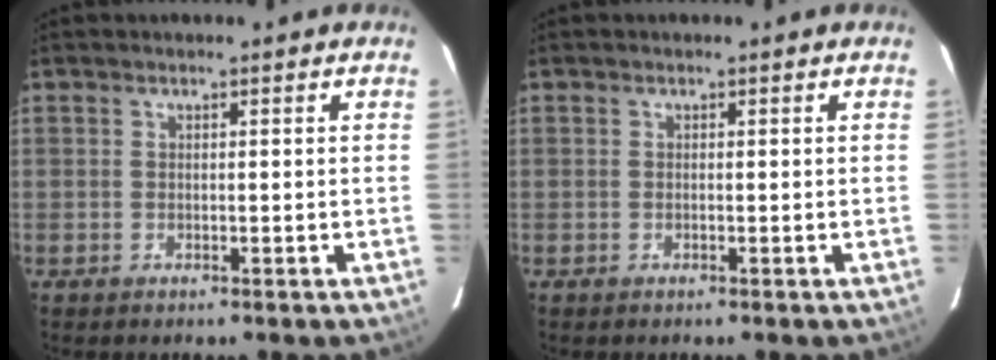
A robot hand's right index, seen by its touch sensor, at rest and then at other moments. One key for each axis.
{"total": 0.0}